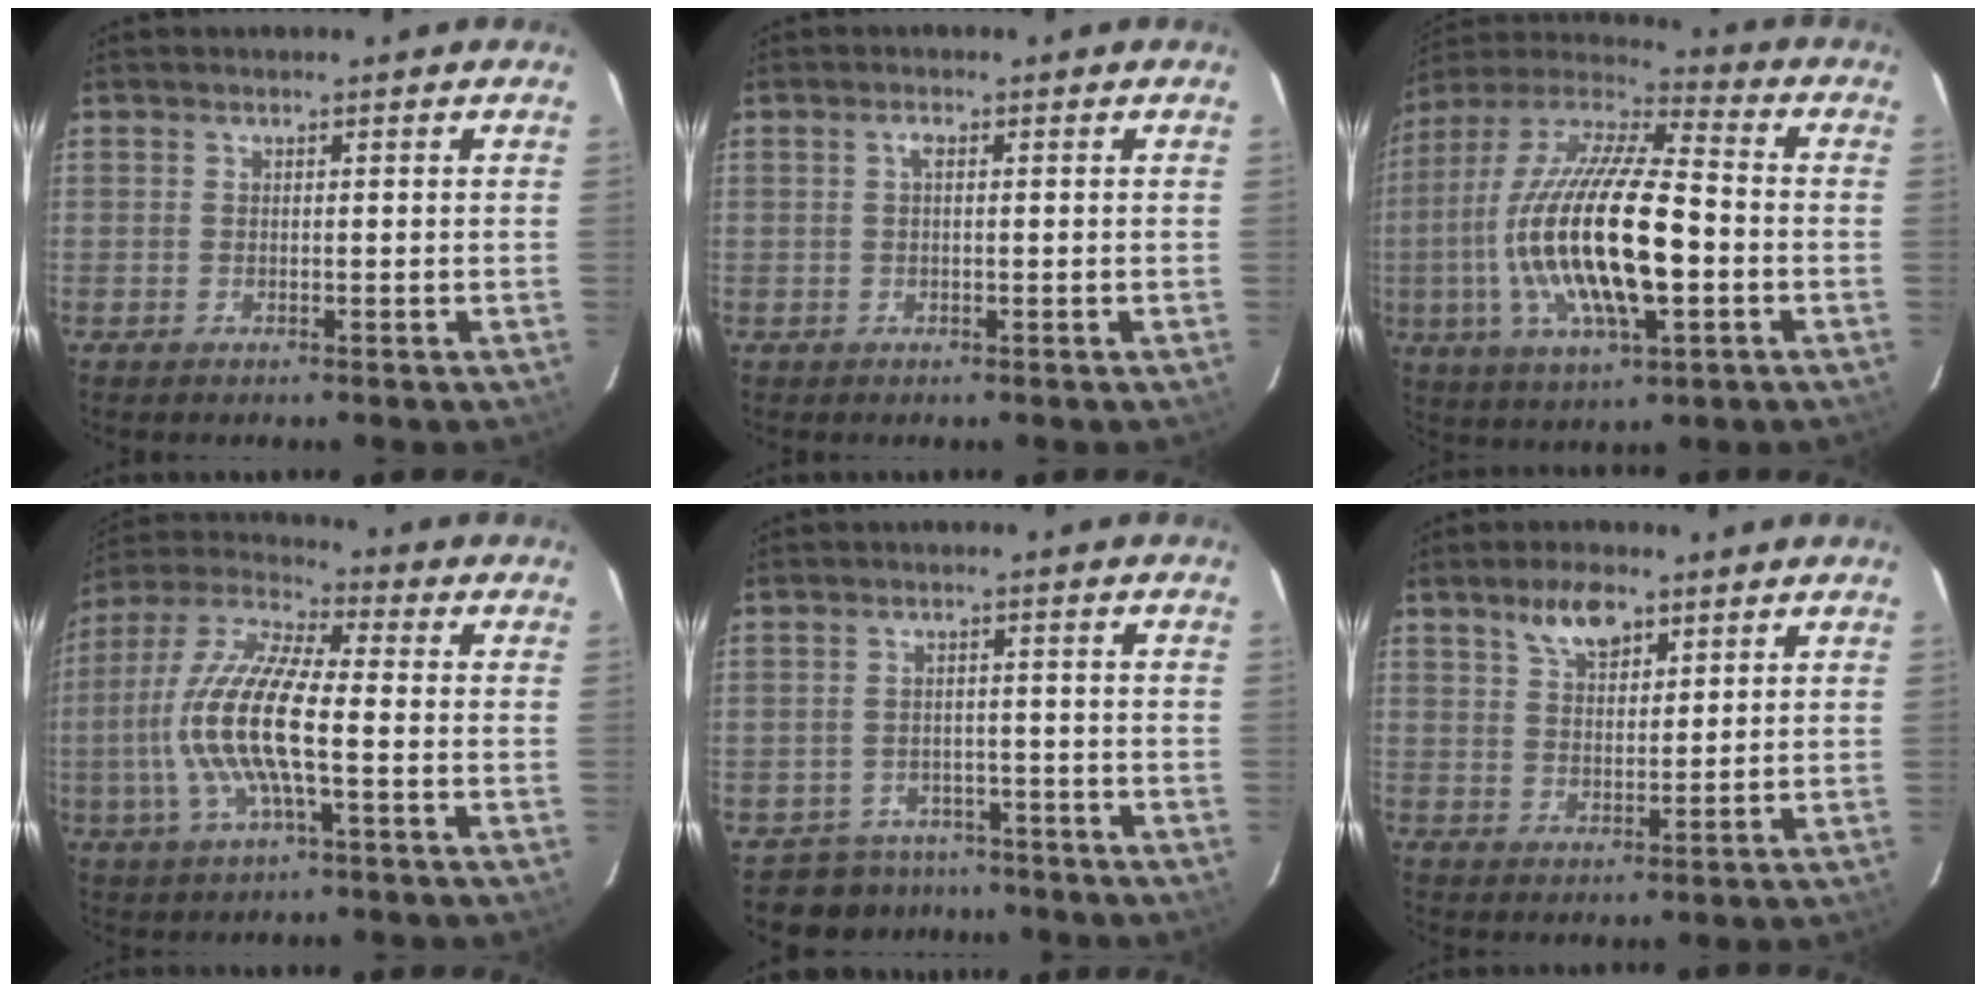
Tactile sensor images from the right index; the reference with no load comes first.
{"total": 1.2, "force": [0.3, 0.5, 1.0], "torque": [-0.020, 0.005, 0.002]}
{"total": 23.2, "force": [-3.6, 7.2, 21.8], "torque": [-0.423, -0.017, -0.069]}
{"total": 15.7, "force": [-2.5, 3.9, 15.0], "torque": [-0.303, 0.000, -0.056]}
{"total": 6.6, "force": [-5.2, 4.1, -0.2], "torque": [-0.004, 0.024, -0.075]}
{"total": 6.6, "force": [4.3, 2.8, 4.1], "torque": [-0.069, 0.008, 0.079]}